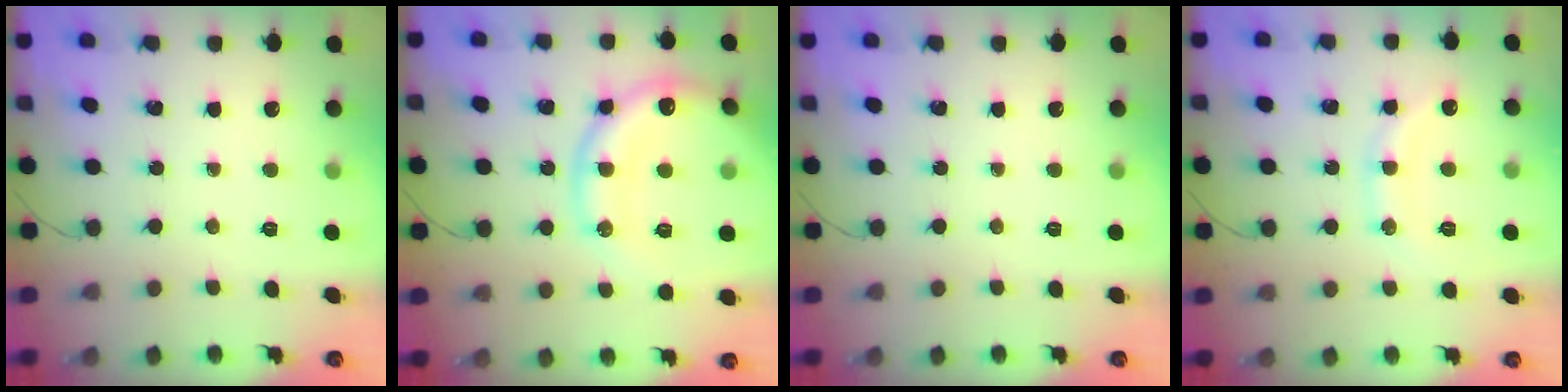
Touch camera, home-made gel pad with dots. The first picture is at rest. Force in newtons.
{"total": 19.6, "press": 19.4, "slide": 2.7}
{"total": 0.0}
{"total": 9.6, "press": 9.5, "slide": 0.7}